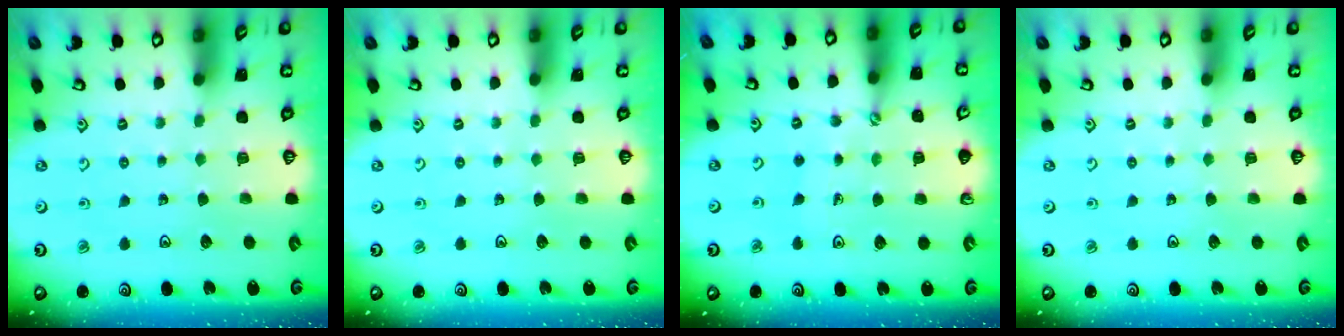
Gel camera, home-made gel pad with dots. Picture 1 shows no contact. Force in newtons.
{"total": 0.0}
{"total": 2.2, "press": 1.4, "slide": 1.6}
{"total": 0.0}